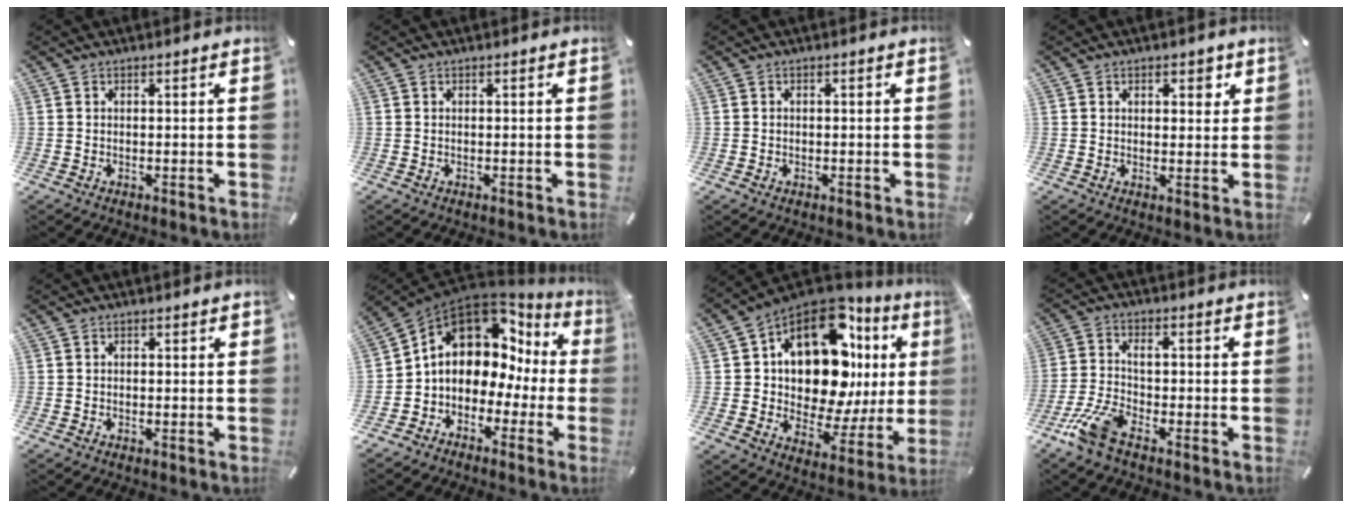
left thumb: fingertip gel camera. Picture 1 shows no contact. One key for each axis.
{"total": 0.0}
{"total": 0.6, "fx": -0.2, "fy": 0.5, "fz": 0.4, "tx": -0.007, "ty": 0.003, "tz": -0.005}
{"total": 3.4, "fx": 1.6, "fy": 2.2, "fz": 2.0, "tx": -0.013, "ty": -0.005, "tz": 0.018}
{"total": 0.5, "fx": 0.0, "fy": 0.4, "fz": 0.4, "tx": -0.006, "ty": 0.002, "tz": -0.001}
{"total": 10.9, "fx": 3.6, "fy": 8.6, "fz": 5.6, "tx": -0.092, "ty": -0.030, "tz": 0.064}
{"total": 19.6, "fx": 7.3, "fy": 11.6, "fz": 14.1, "tx": -0.227, "ty": -0.065, "tz": 0.117}
{"total": 8.2, "fx": -3.8, "fy": 3.7, "fz": 6.2, "tx": -0.144, "ty": 0.007, "tz": -0.074}